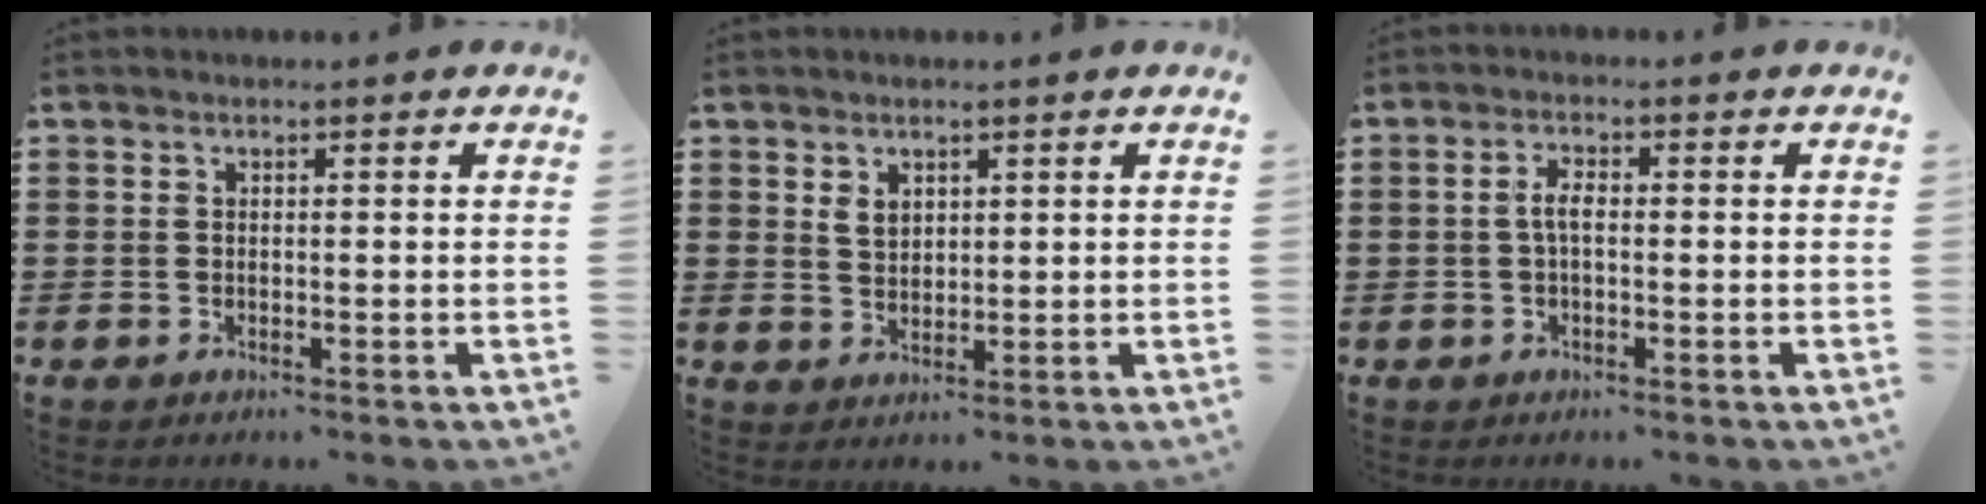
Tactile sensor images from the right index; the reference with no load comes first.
{"total": 2.3, "force": [1.4, 1.6, 0.9], "torque": [-0.023, 0.006, 0.025]}
{"total": 2.6, "force": [-0.3, 1.0, 2.4], "torque": [-0.053, 0.001, -0.009]}